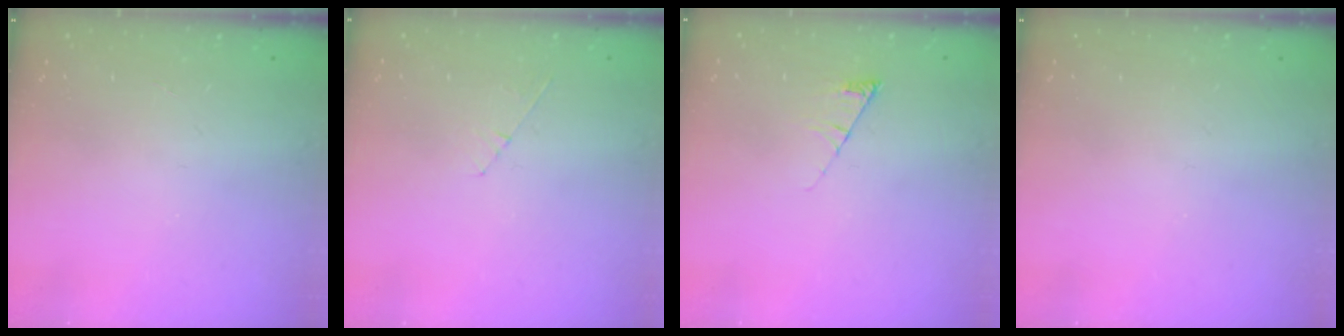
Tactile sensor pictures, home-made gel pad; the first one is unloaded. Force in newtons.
{"total": 3.6, "press": 3.5, "slide": 0.4}
{"total": 5.3, "press": 5.3, "slide": 0.5}
{"total": 0.0}